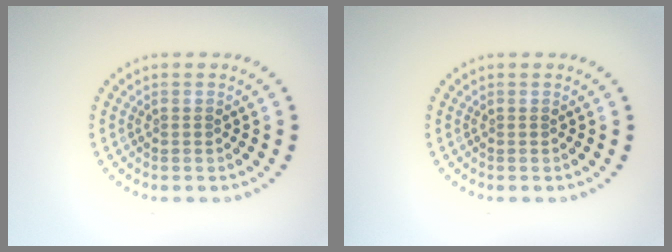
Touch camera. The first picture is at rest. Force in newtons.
{"total": 0.0}